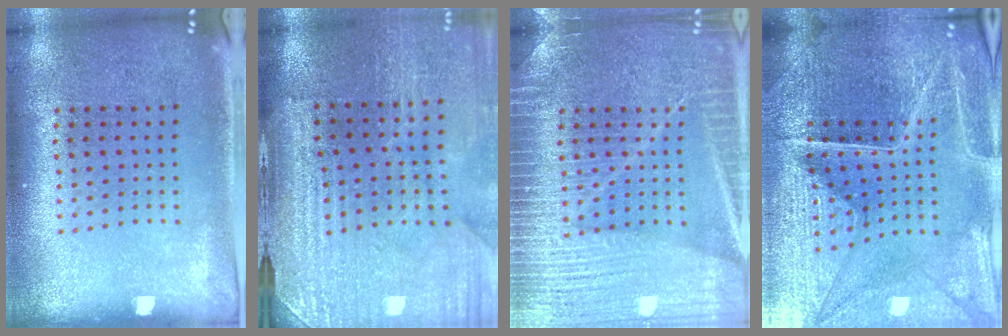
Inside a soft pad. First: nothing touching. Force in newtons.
{"total": 3.3, "press": 3.2, "slide": 0.9}
{"total": 6.5, "press": 6.4, "slide": 0.8}
{"total": 5.1, "press": 4.9, "slide": 1.4}